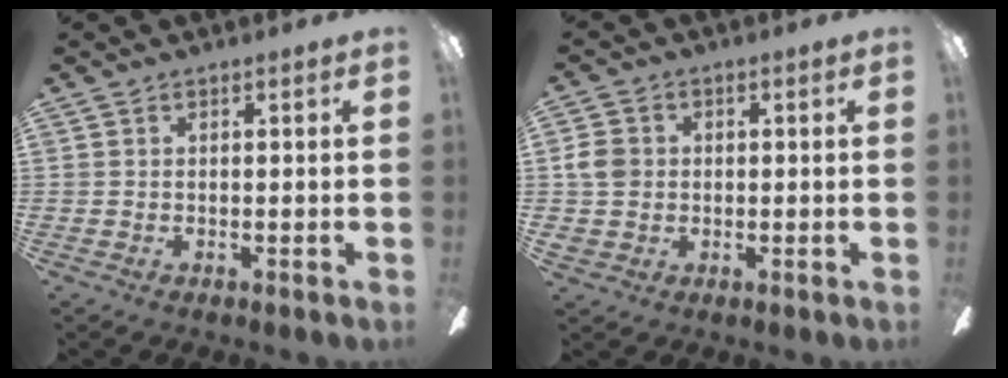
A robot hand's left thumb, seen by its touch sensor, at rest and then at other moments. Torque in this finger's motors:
{"motor_torque": [0.30, 0.29, 0.48, -0.19, 0.14]}